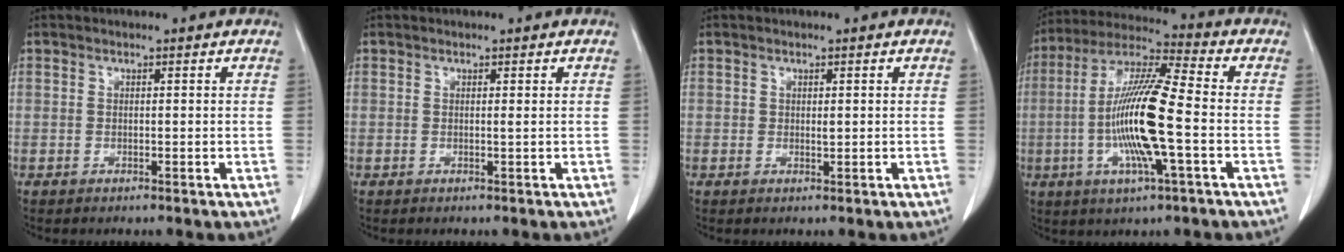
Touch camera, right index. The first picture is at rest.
{"total": 0.0}
{"total": 0.8, "force": [0.3, 0.4, 0.6], "torque": [-0.009, -0.003, 0.005]}
{"total": 15.4, "force": [-2.6, 1.1, 15.2], "torque": [-0.300, -0.004, -0.055]}